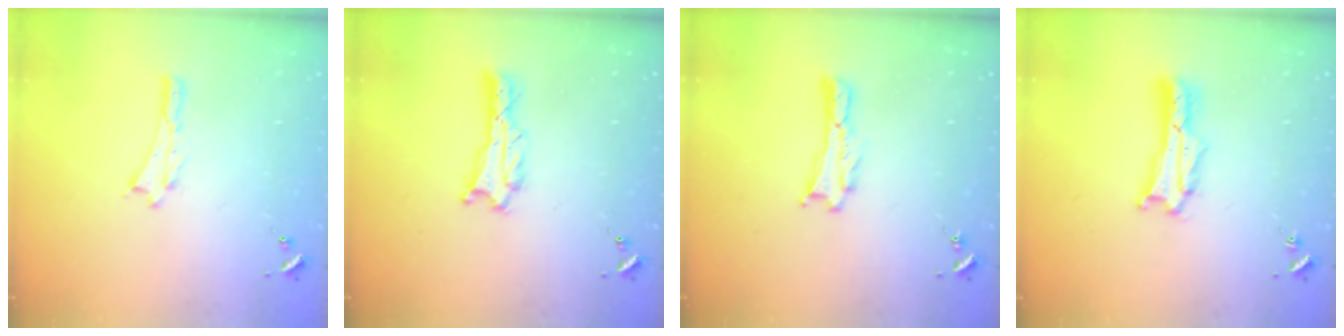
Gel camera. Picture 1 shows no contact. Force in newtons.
{"total": 0.9, "press": 0.9, "slide": 0.1}
{"total": 0.0}
{"total": 1.7, "press": 1.7, "slide": 0.3}